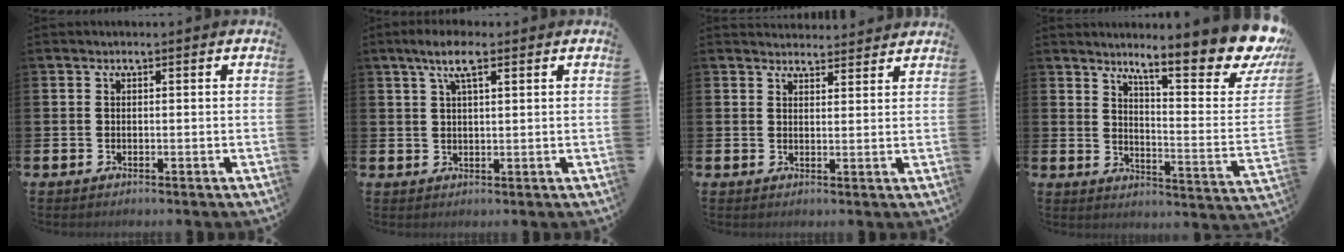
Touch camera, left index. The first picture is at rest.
{"total": 4.9, "force": [2.7, 1.6, 3.8], "torque": [-0.070, 0.004, 0.044]}
{"total": 3.0, "force": [3.0, 0.6, -0.2], "torque": [0.006, -0.019, 0.052]}
{"total": 12.3, "force": [9.9, 2.2, 6.9], "torque": [-0.107, -0.085, 0.157]}